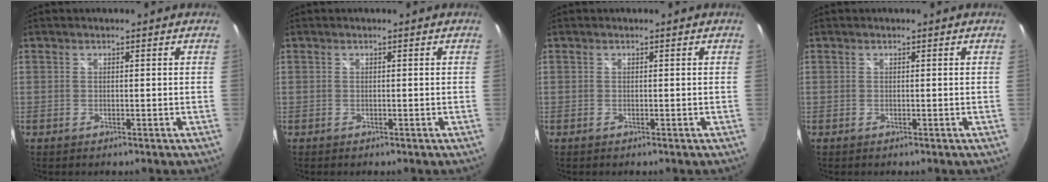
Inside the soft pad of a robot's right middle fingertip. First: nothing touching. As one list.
[{"total": 0.0}, {"total": 0.0}, {"total": 0.0}]